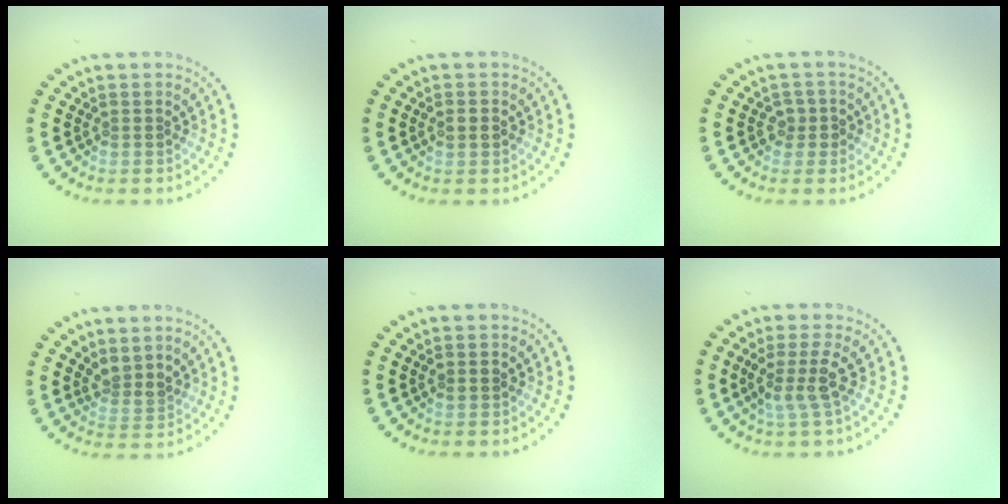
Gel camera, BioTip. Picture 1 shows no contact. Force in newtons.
{"total": 1.5, "press": 1.5, "slide": 0.1}
{"total": 1.4, "press": 1.3, "slide": 0.7}
{"total": 2.2, "press": 1.6, "slide": 1.5}
{"total": 1.0, "press": 1.0, "slide": 0.1}
{"total": 2.6, "press": 2.0, "slide": 1.7}